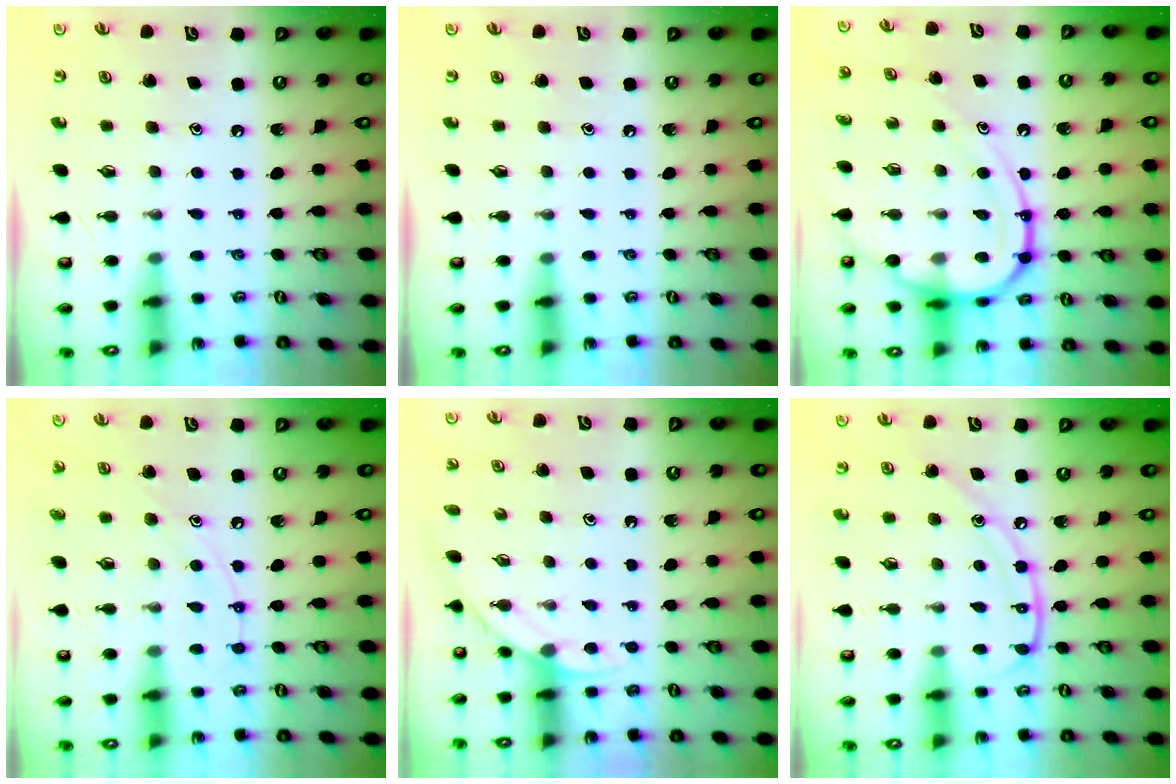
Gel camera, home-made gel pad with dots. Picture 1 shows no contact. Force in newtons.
{"total": 0.0}
{"total": 14.9, "press": 14.8, "slide": 1.3}
{"total": 9.3, "press": 9.3, "slide": 0.7}
{"total": 3.4, "press": 3.4, "slide": 0.2}
{"total": 12.5, "press": 12.4, "slide": 1.4}